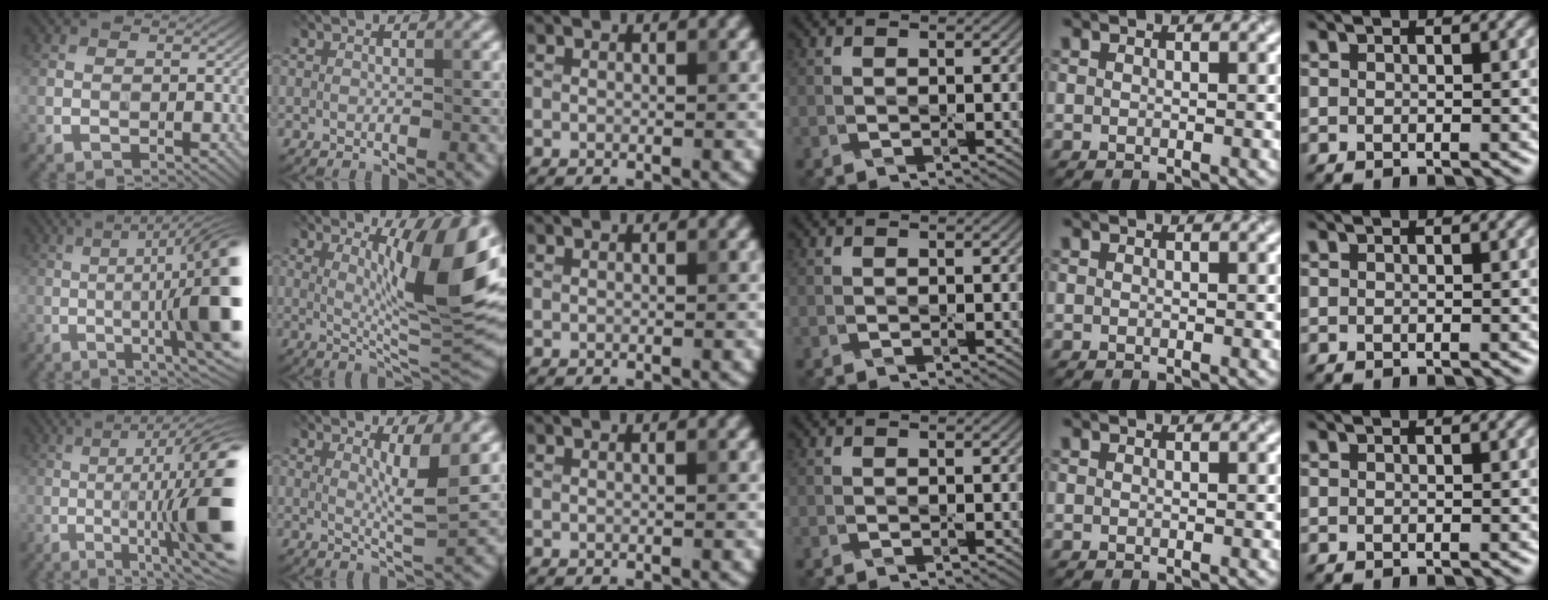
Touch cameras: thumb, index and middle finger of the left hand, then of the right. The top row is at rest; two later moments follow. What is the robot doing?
{"motion": "press", "object": "grip strengthener"}